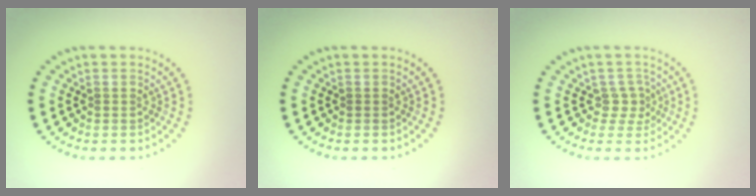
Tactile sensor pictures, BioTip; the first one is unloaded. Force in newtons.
{"total": 0.0}
{"total": 1.8, "press": 1.3, "slide": 1.2}